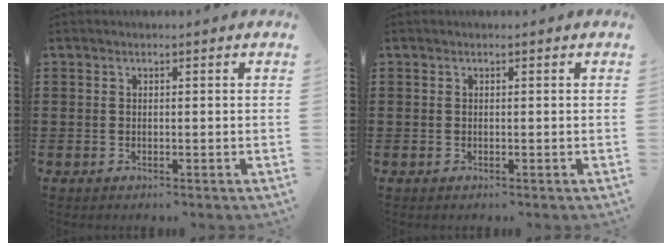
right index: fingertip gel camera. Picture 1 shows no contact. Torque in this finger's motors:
{"motor_torque": [0.00, 0.00, 0.00, 0.00]}